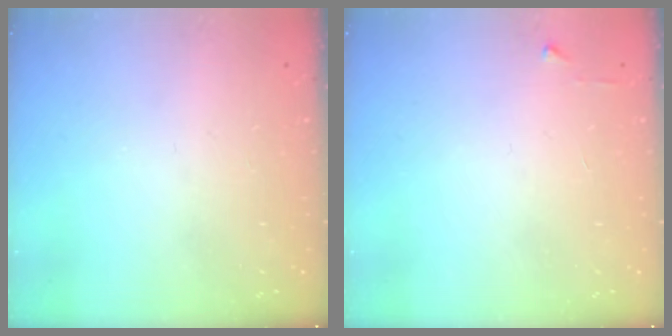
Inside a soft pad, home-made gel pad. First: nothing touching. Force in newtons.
{"total": 3.2, "press": 3.1, "slide": 0.4}